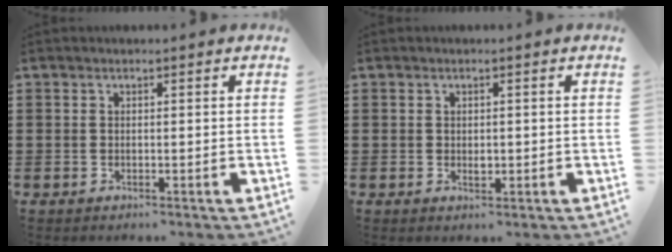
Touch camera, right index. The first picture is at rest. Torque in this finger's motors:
{"motor_torque": [0.60, 0.44, 0.01, 0.00]}